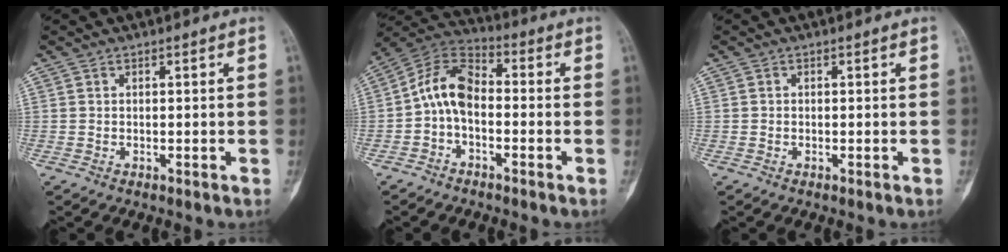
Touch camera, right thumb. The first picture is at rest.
{"total": 9.4, "force": [-1.5, 5.8, 7.2], "torque": [-0.124, 0.037, -0.045]}
{"total": 0.0}